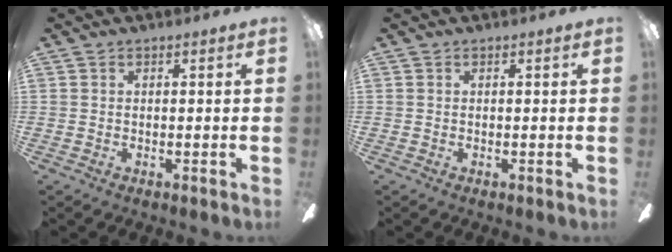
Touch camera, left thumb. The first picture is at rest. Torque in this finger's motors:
{"motor_torque": [0.00, 0.00, -0.01, 0.01, 0.00]}